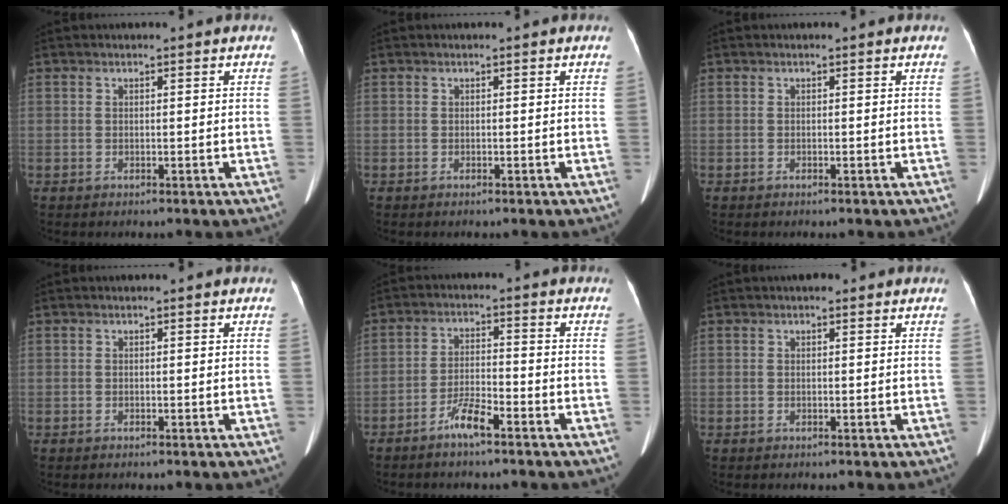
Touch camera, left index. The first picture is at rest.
{"total": 0.0}
{"total": 0.0}
{"total": 0.0}
{"total": 4.7, "force": [-3.5, 0.6, 3.1], "torque": [-0.066, -0.001, -0.066]}
{"total": 1.1, "force": [0.7, 0.5, 0.7], "torque": [-0.013, 0.009, 0.007]}